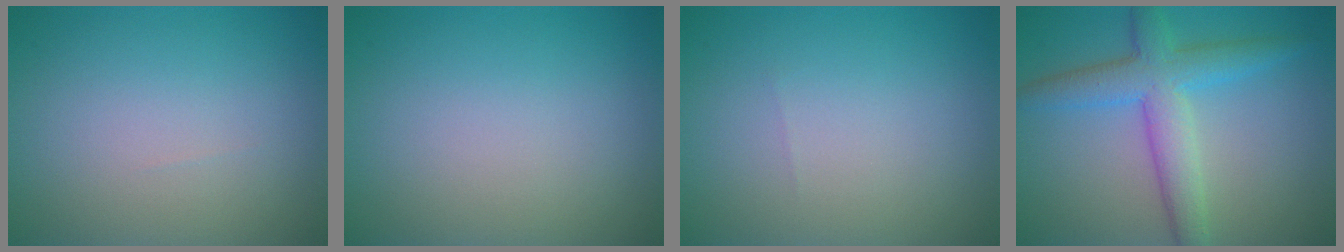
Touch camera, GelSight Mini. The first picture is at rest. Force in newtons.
{"total": 0.0}
{"total": 0.0}
{"total": 5.3, "press": 5.3, "slide": 0.1}